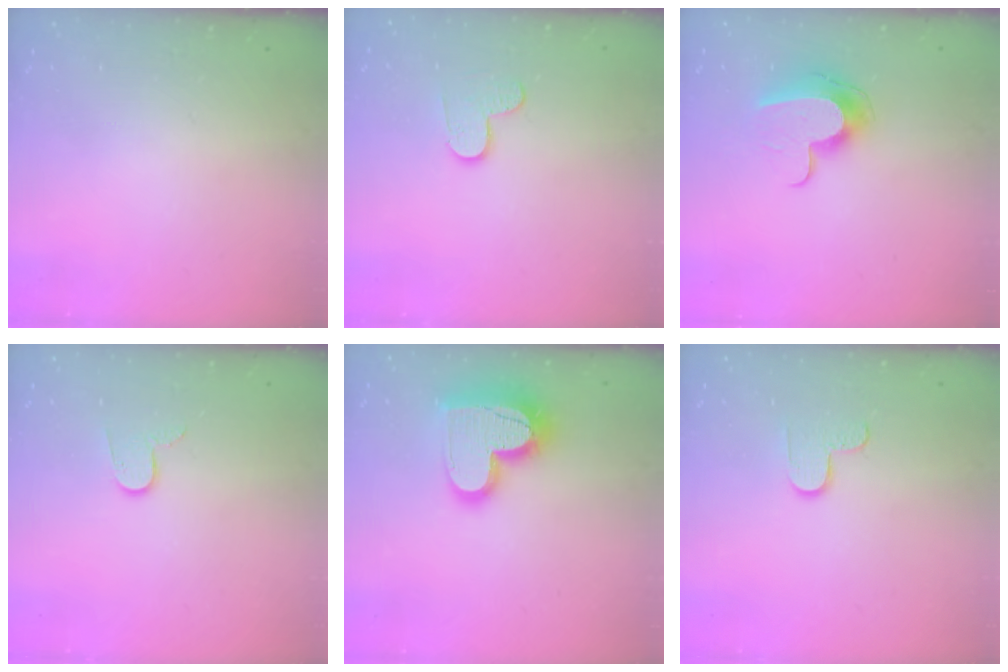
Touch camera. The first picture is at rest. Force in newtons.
{"total": 4.8, "press": 4.8, "slide": 0.2}
{"total": 11.5, "press": 11.5, "slide": 0.5}
{"total": 6.3, "press": 6.3, "slide": 0.6}
{"total": 20.1, "press": 20.0, "slide": 1.4}
{"total": 5.1, "press": 5.0, "slide": 0.5}